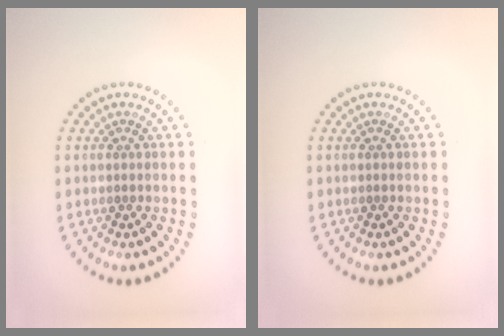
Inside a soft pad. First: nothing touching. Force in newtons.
{"total": 0.0}